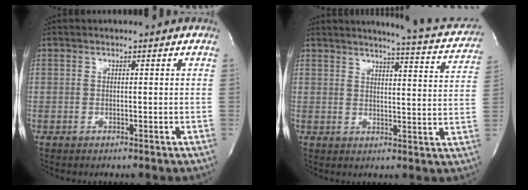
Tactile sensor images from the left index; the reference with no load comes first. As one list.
[{"total": 14.1, "force": [13.2, 1.2, 4.9], "torque": [-0.057, -0.046, 0.136]}]